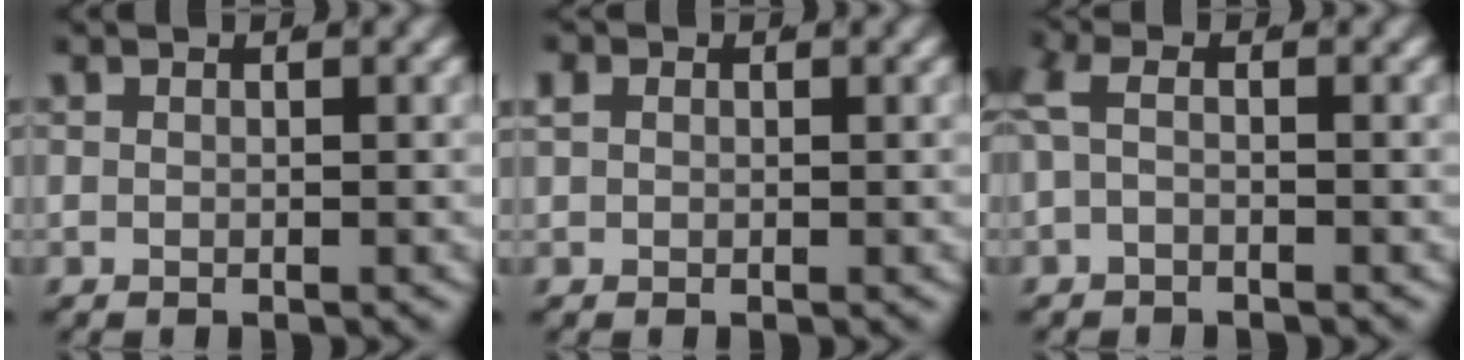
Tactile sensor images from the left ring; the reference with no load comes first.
{"total": 0.9, "force": [0.2, 0.8, 0.4], "torque": [-0.015, -0.005, 0.008]}
{"total": 1.4, "force": [-0.1, 0.5, 1.3], "torque": [-0.037, -0.001, -0.002]}